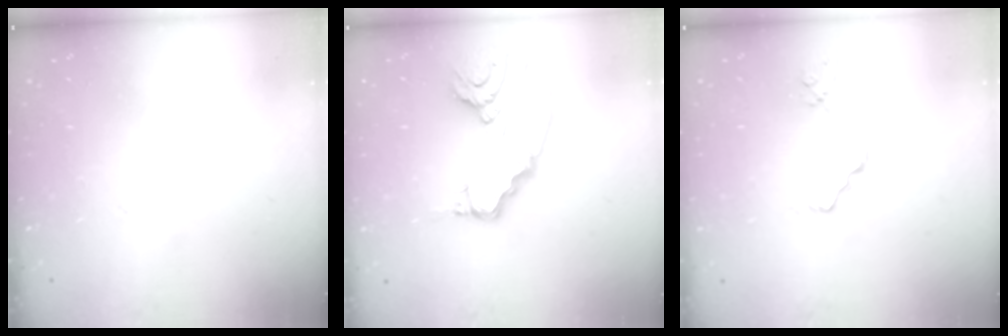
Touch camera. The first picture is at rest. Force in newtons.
{"total": 14.5, "press": 14.4, "slide": 1.5}
{"total": 1.2, "press": 1.2, "slide": 0.2}